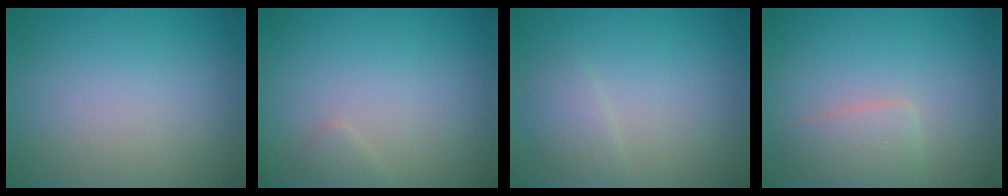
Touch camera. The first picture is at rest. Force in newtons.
{"total": 0.8, "press": 0.8, "slide": 0.1}
{"total": 1.5, "press": 1.5, "slide": 0.1}
{"total": 2.4, "press": 2.4, "slide": 0.1}